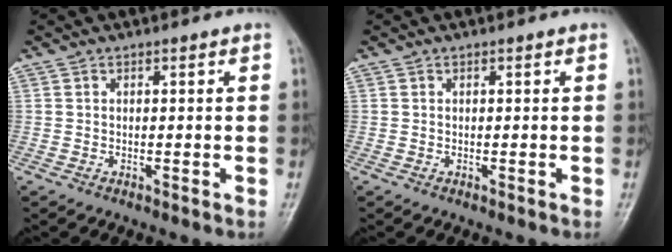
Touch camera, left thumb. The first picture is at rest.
{"total": 0.0}